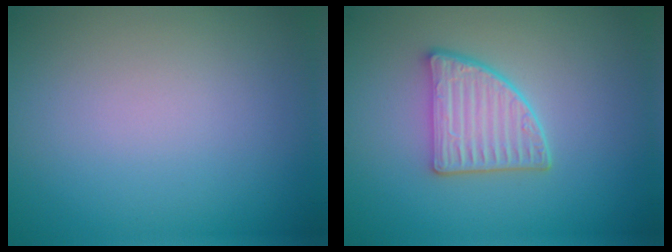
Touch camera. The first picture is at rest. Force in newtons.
{"total": 3.8, "press": 3.3, "slide": 1.9}